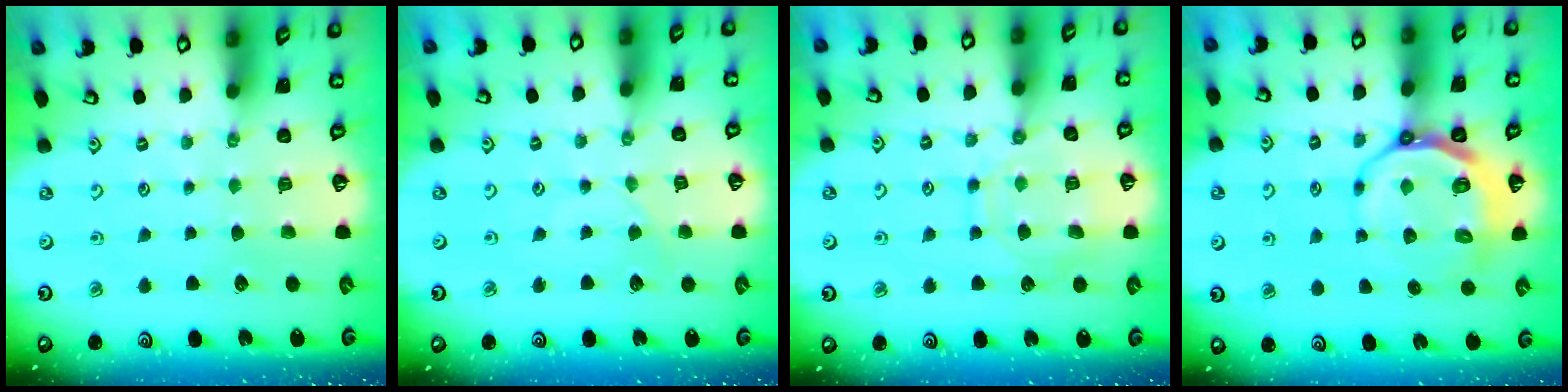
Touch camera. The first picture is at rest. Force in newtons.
{"total": 1.8, "press": 1.7, "slide": 0.4}
{"total": 11.7, "press": 11.7, "slide": 0.7}
{"total": 9.6, "press": 9.0, "slide": 3.3}